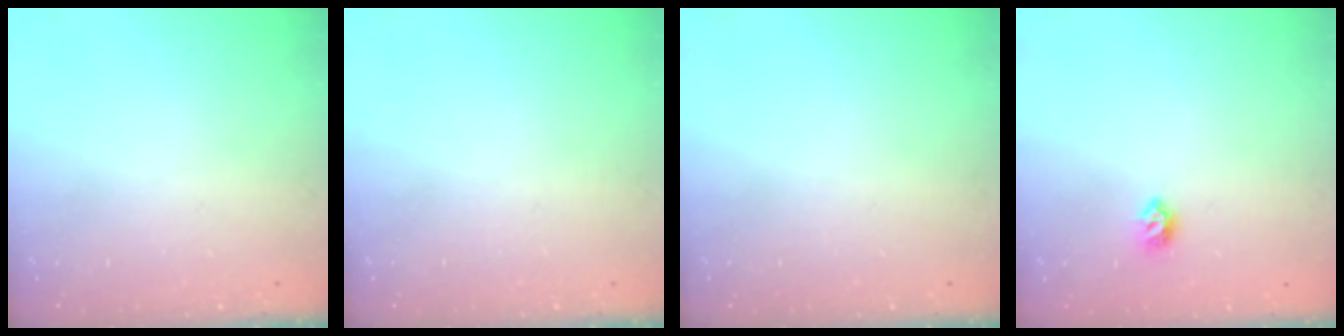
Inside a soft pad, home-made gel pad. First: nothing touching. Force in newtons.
{"total": 0.0}
{"total": 0.0}
{"total": 5.5, "press": 5.4, "slide": 1.2}